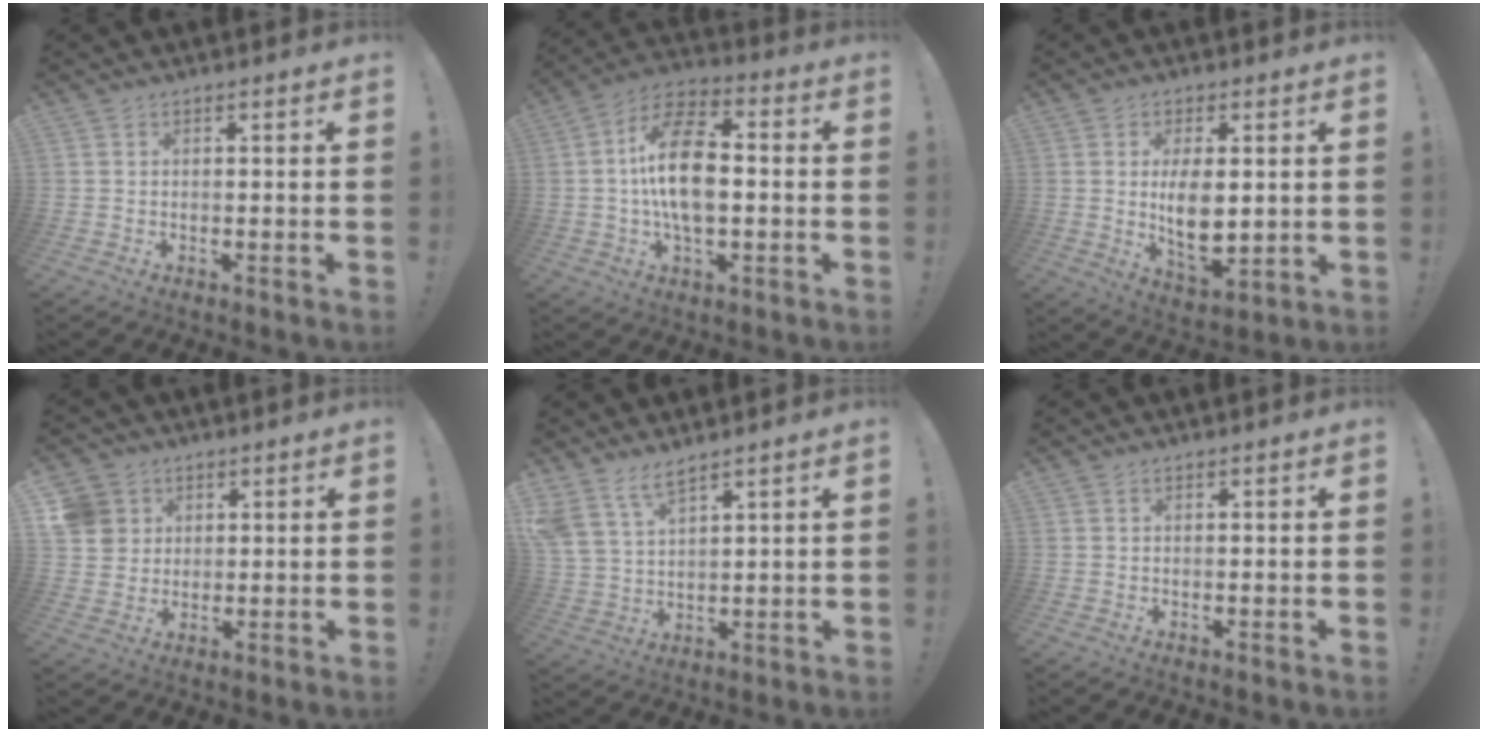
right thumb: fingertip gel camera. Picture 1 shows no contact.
{"total": 15.6, "force": [-0.2, 8.7, 13.0], "torque": [-0.233, 0.015, -0.006]}
{"total": 9.7, "force": [1.1, 4.8, 8.3], "torque": [-0.130, -0.024, 0.018]}
{"total": 8.1, "force": [3.0, 7.3, 1.9], "torque": [-0.032, -0.014, 0.061]}
{"total": 7.6, "force": [6.3, 2.6, 3.4], "torque": [-0.083, -0.027, 0.123]}
{"total": 0.0}